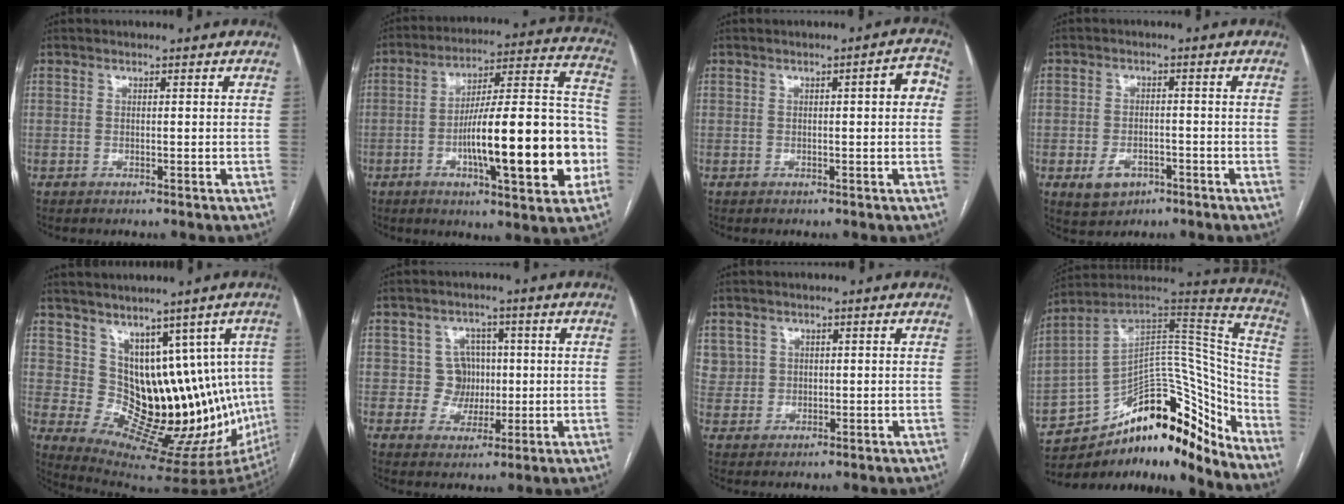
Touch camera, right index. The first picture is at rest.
{"total": 22.5, "force": [-5.5, 4.0, 21.5], "torque": [-0.281, 0.027, -0.076]}
{"total": 3.6, "force": [0.5, 0.8, 3.5], "torque": [-0.038, 0.016, 0.003]}
{"total": 4.5, "force": [-2.2, 3.3, 2.3], "torque": [-0.040, 0.002, -0.025]}
{"total": 14.3, "force": [3.9, 8.5, 10.8], "torque": [-0.130, 0.022, 0.089]}
{"total": 5.0, "force": [0.5, 4.9, 0.8], "torque": [-0.002, 0.017, 0.012]}
{"total": 3.5, "force": [1.6, 3.2, -0.1], "torque": [0.018, 0.010, 0.030]}
{"total": 24.0, "force": [-17.9, 8.6, 13.5], "torque": [-0.151, 0.071, -0.269]}